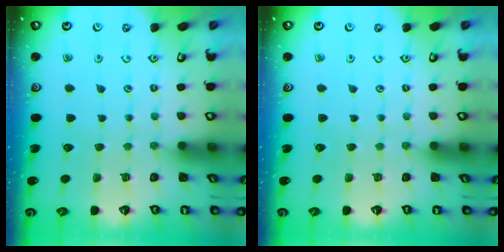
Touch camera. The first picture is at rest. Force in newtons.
{"total": 0.0}